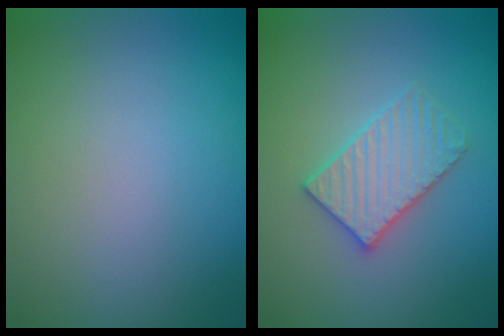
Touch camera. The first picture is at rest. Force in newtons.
{"total": 3.1, "press": 3.1, "slide": 0.4}